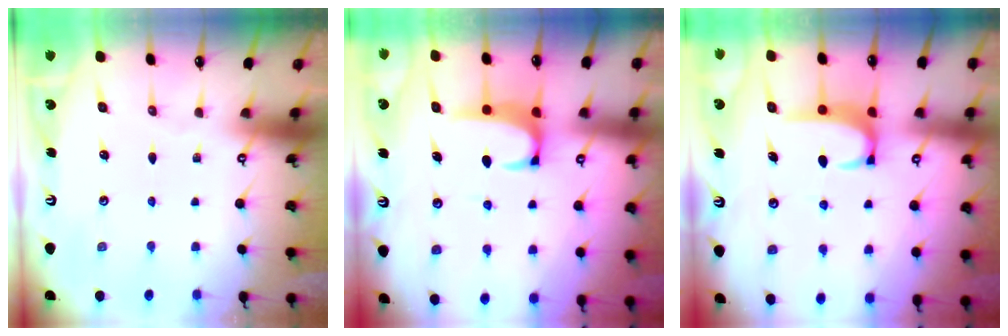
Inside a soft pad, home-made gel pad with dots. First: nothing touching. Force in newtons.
{"total": 1.9, "press": 1.9, "slide": 0.3}
{"total": 2.7, "press": 2.7, "slide": 0.4}